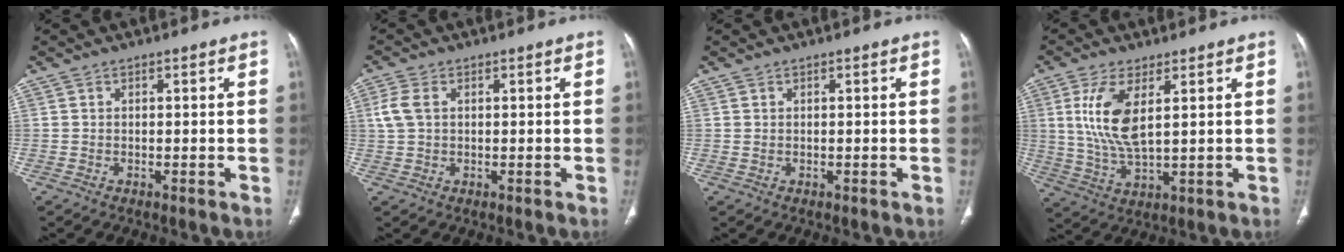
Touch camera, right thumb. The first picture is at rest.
{"total": 4.0, "force": [0.9, 2.6, 2.8], "torque": [-0.075, 0.008, 0.019]}
{"total": 0.0}
{"total": 10.0, "force": [2.9, 3.8, 8.8], "torque": [-0.190, -0.018, 0.064]}